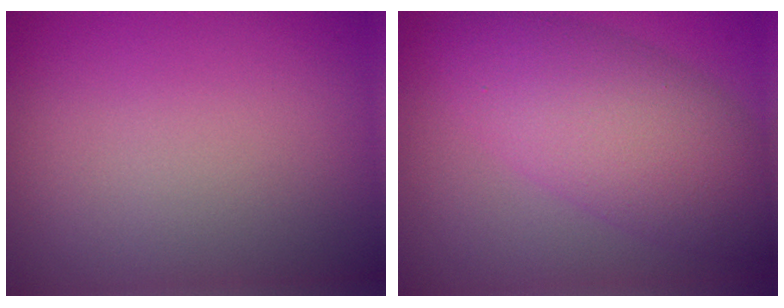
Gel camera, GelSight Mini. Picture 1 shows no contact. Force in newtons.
{"total": 7.5, "press": 7.5, "slide": 0.3}